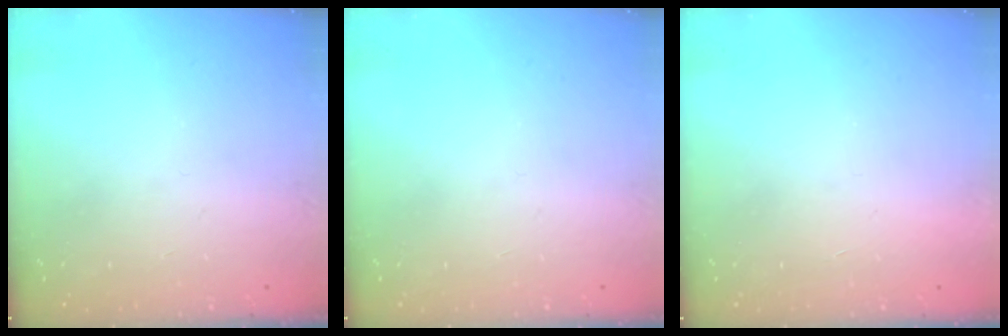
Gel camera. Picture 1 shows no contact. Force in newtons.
{"total": 0.0}
{"total": 1.7, "press": 1.7, "slide": 0.1}